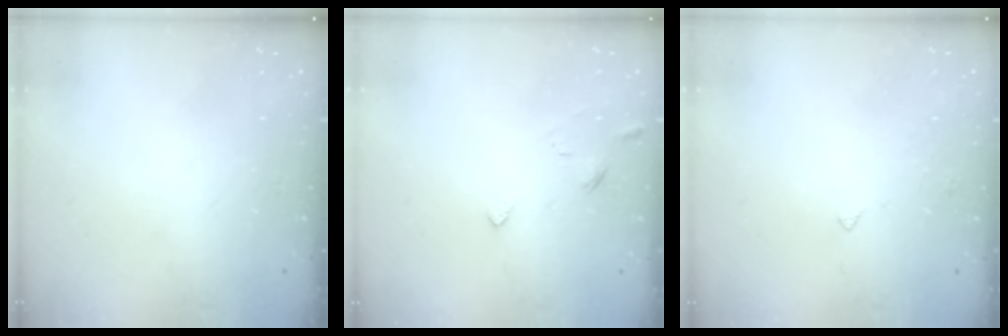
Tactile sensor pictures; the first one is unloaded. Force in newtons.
{"total": 3.2, "press": 3.1, "slide": 0.6}
{"total": 2.5, "press": 2.5, "slide": 0.3}